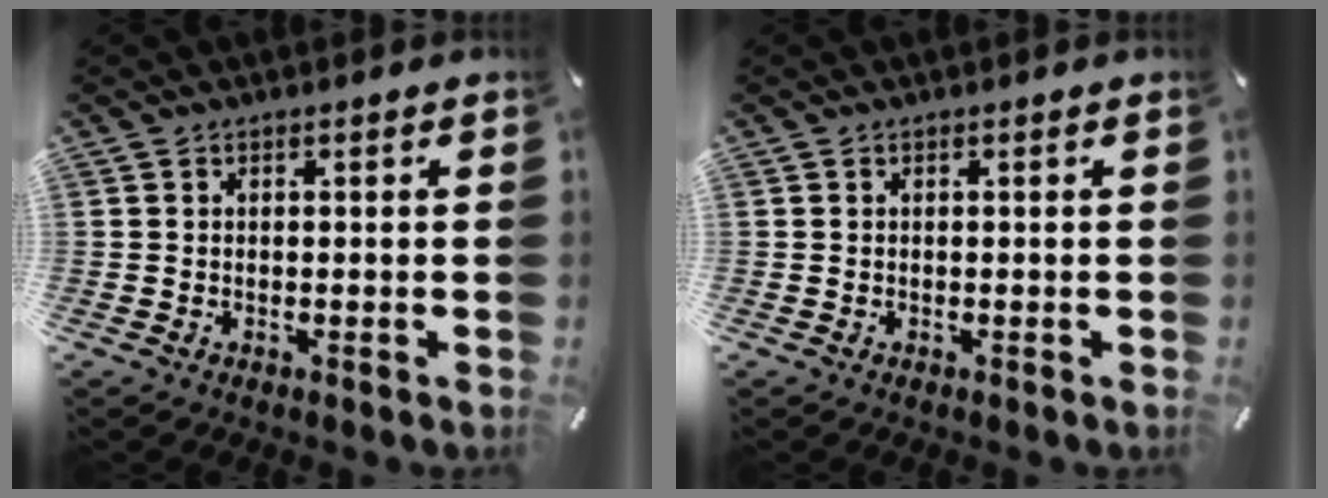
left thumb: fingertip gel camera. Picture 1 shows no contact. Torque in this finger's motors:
{"motor_torque": [-0.17, -0.12, 0.03, 0.02, 0.00]}